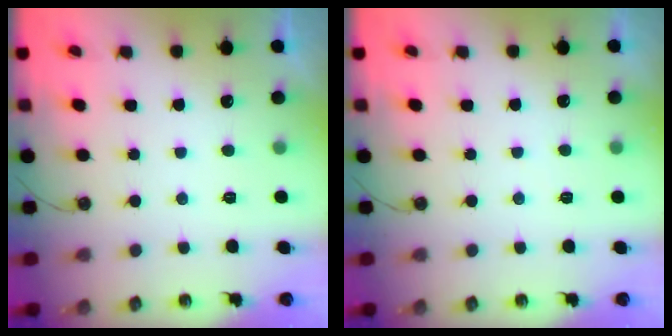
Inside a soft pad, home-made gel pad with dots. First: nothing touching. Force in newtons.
{"total": 2.9, "press": 2.9, "slide": 0.5}